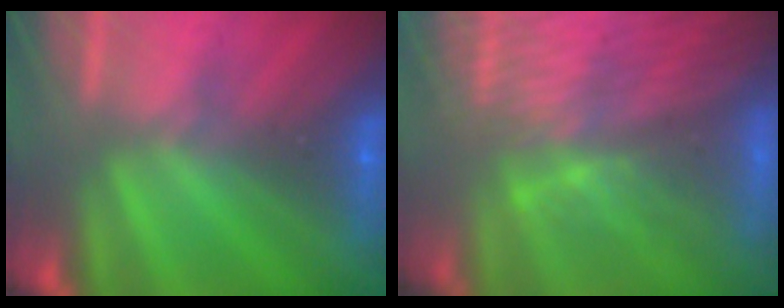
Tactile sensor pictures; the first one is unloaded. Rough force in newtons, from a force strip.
{"total": 8.0}